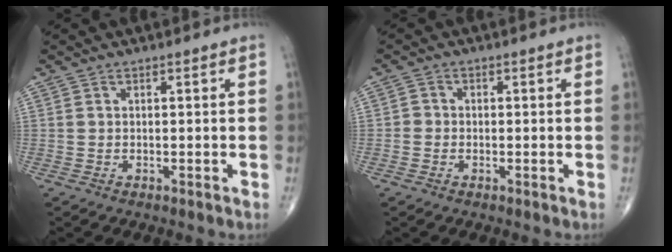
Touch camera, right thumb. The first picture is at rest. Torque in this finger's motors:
{"motor_torque": [-0.42, 0.05, -0.35, -0.17, -0.02]}